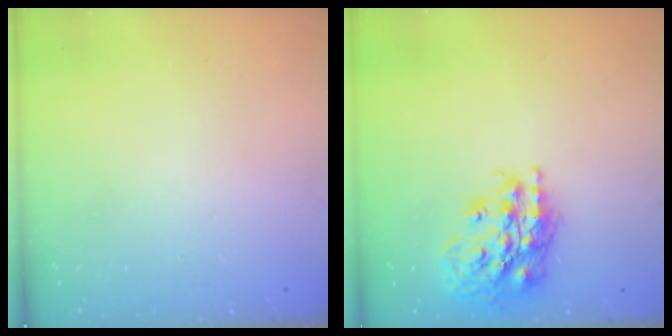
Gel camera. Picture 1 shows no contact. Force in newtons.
{"total": 19.9, "press": 19.8, "slide": 2.4}